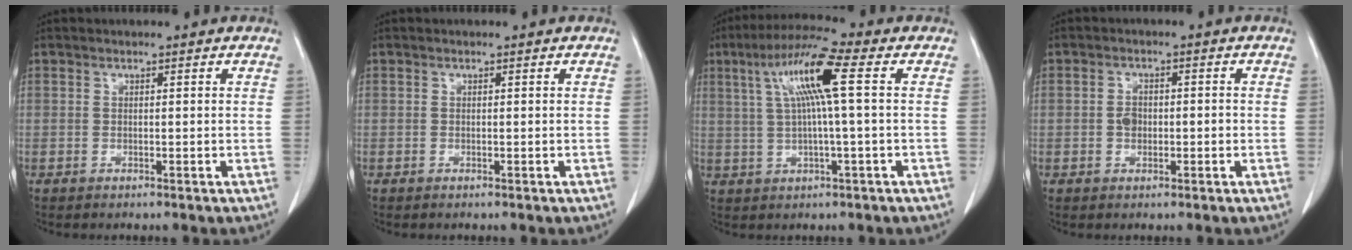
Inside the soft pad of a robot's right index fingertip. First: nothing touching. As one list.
[{"total": 0.0}, {"total": 10.7, "force": [2.4, 0.2, 10.4], "torque": [-0.202, 0.024, 0.043]}, {"total": 3.0, "force": [-0.4, 2.1, 2.1], "torque": [-0.041, 0.011, -0.006]}]